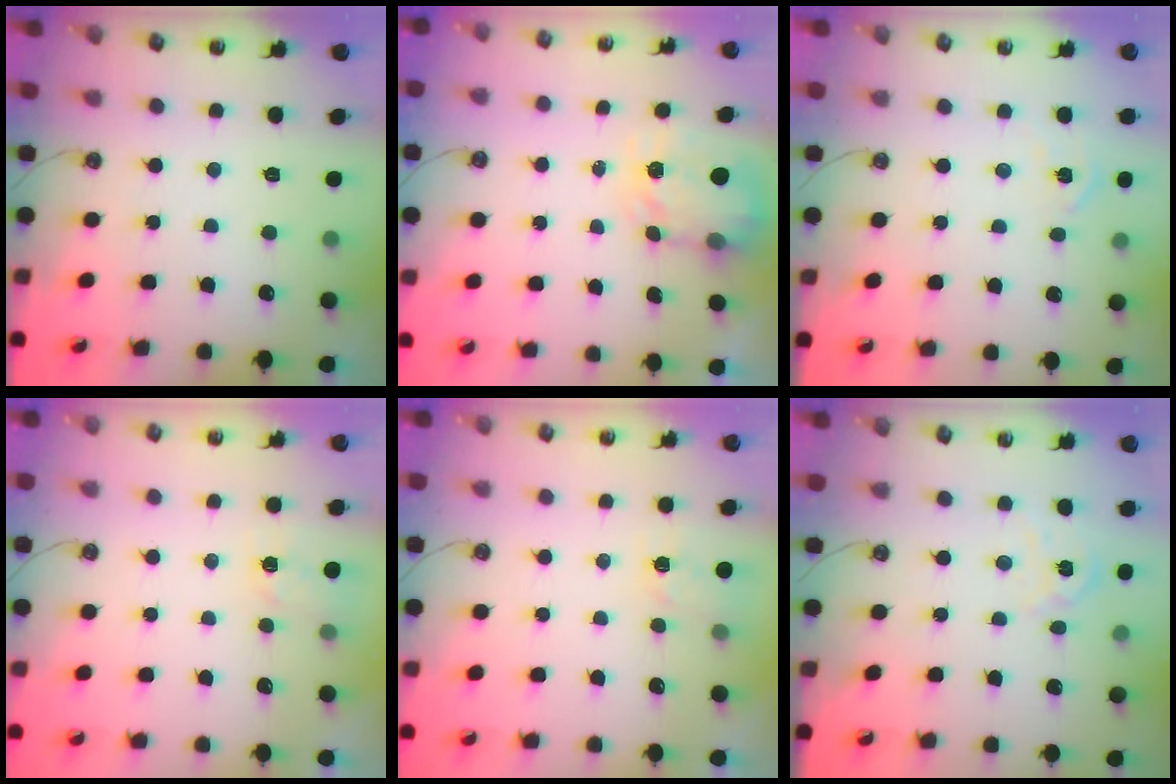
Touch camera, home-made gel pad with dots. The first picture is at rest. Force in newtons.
{"total": 3.8, "press": 3.7, "slide": 0.5}
{"total": 5.8, "press": 5.7, "slide": 0.7}
{"total": 2.9, "press": 2.9, "slide": 0.5}
{"total": 2.9, "press": 2.9, "slide": 0.5}
{"total": 4.1, "press": 4.1, "slide": 0.6}